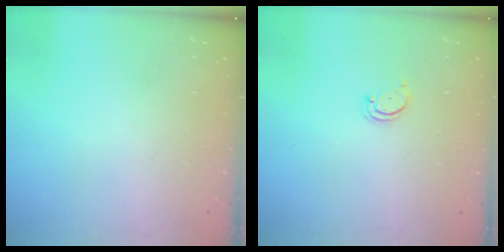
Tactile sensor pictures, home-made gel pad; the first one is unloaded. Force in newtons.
{"total": 2.2, "press": 2.2, "slide": 0.4}